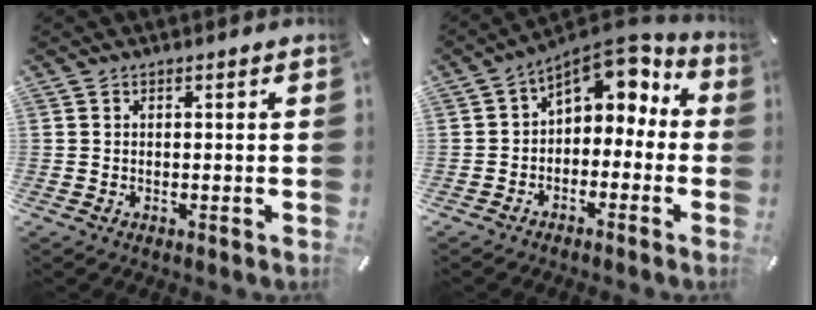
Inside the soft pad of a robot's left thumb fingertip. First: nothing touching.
{"total": 7.0, "force": [3.4, 5.1, 3.2], "torque": [-0.045, -0.032, 0.062]}